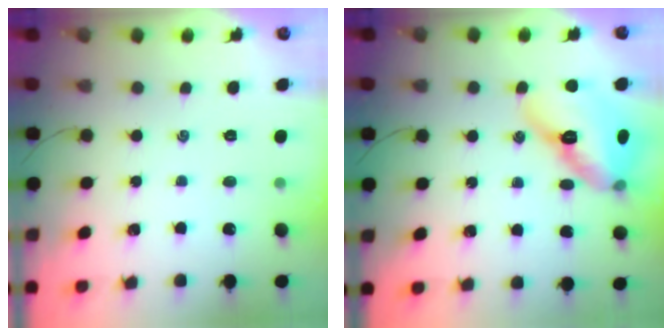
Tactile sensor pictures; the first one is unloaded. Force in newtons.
{"total": 16.7, "press": 16.0, "slide": 4.9}